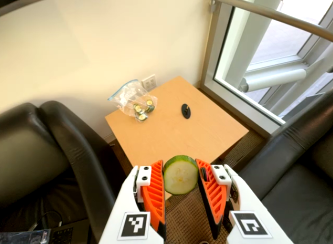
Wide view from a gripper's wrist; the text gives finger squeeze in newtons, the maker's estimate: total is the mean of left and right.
{"total": 11.4, "left": 12.0, "right": 10.7}